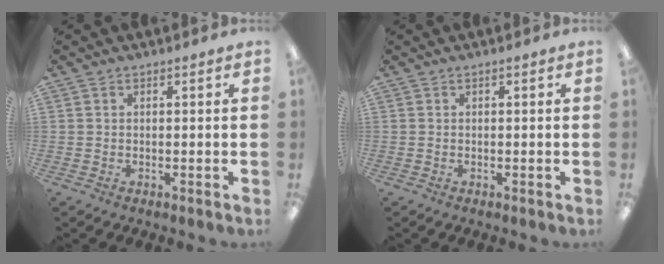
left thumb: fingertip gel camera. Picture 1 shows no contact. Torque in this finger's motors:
{"motor_torque": [-0.03, -0.03, 0.06, -0.18, 0.00]}